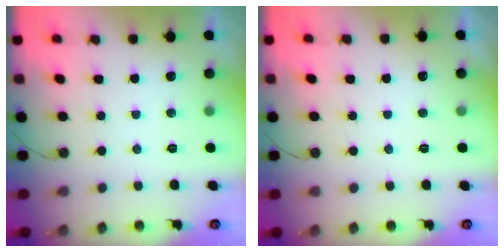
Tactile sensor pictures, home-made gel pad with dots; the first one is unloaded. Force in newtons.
{"total": 0.0}